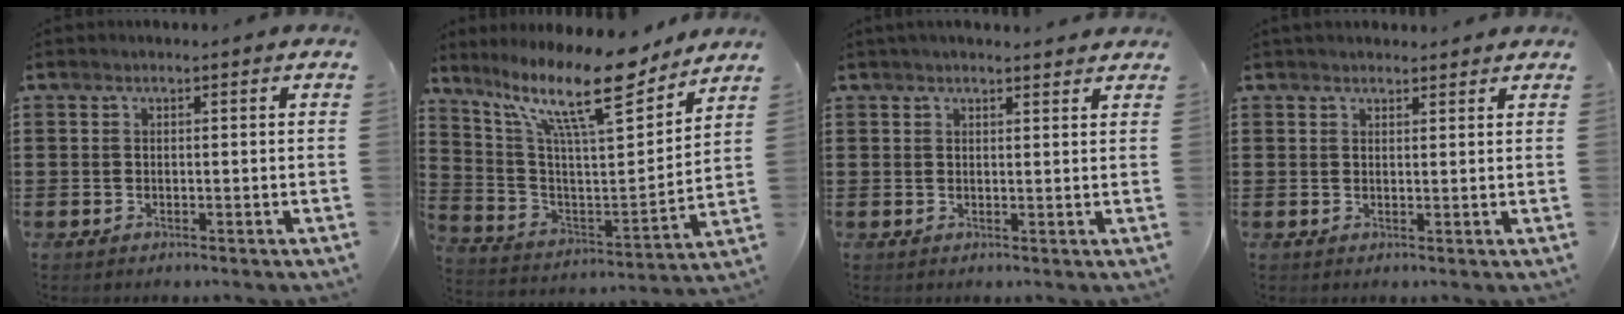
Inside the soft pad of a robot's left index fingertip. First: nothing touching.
{"total": 15.8, "force": [11.2, 3.8, 10.5], "torque": [-0.212, -0.063, 0.187]}
{"total": 1.9, "force": [1.8, 0.1, 0.7], "torque": [-0.016, 0.002, 0.033]}
{"total": 1.6, "force": [1.5, 0.3, 0.2], "torque": [-0.008, 0.003, 0.030]}